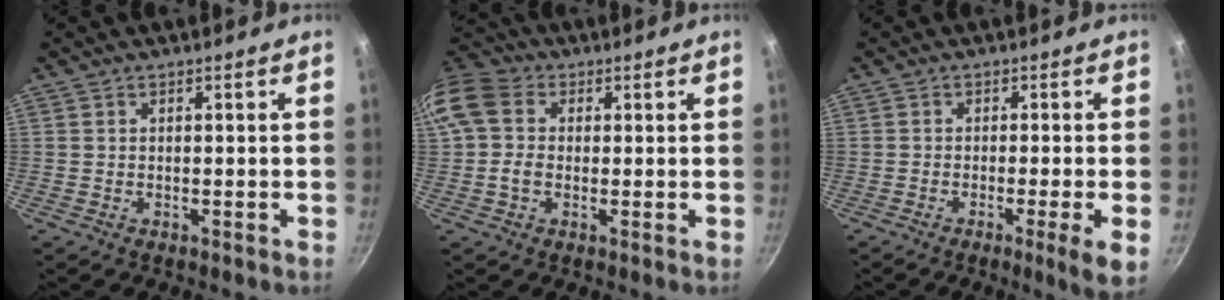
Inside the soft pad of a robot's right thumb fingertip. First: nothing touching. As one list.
[{"total": 10.9, "force": [0.7, 8.9, 6.3], "torque": [-0.129, 0.024, -0.001]}, {"total": 5.5, "force": [-1.7, 0.1, 5.2], "torque": [-0.083, 0.000, -0.026]}]